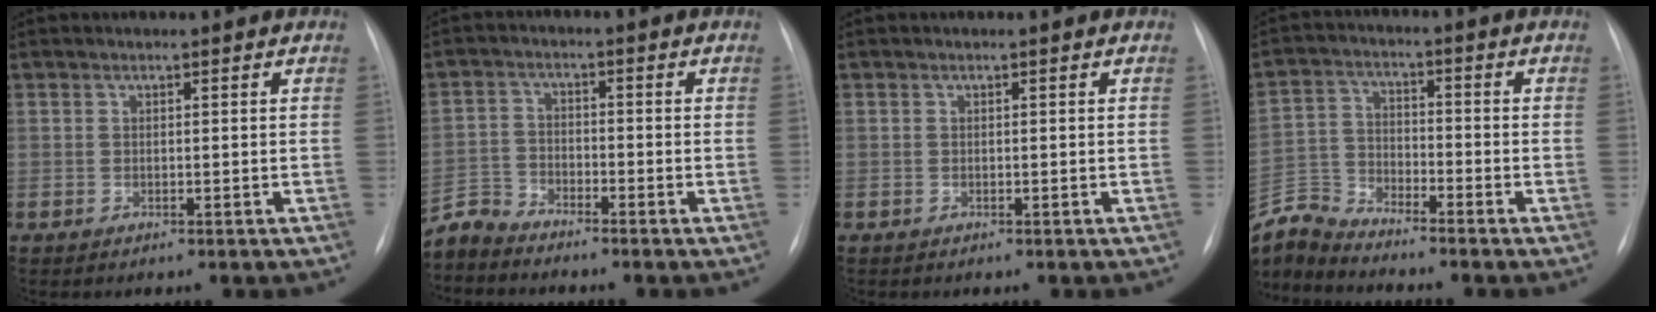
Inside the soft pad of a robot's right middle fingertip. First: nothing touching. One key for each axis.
{"total": 4.2, "fx": -4.1, "fy": 0.1, "fz": -0.5, "tx": 0.010, "ty": -0.012, "tz": -0.082}
{"total": 0.0}
{"total": 7.5, "fx": -7.5, "fy": -0.4, "fz": 0.1, "tx": -0.014, "ty": 0.003, "tz": -0.152}